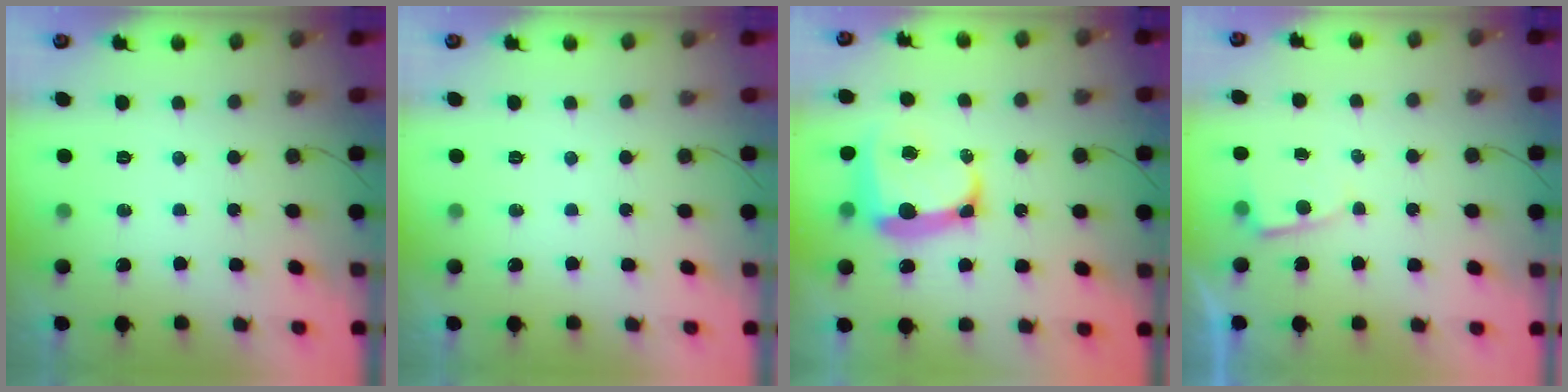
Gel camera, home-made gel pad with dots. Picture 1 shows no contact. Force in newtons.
{"total": 0.0}
{"total": 14.7, "press": 14.5, "slide": 2.2}
{"total": 2.5, "press": 2.4, "slide": 0.4}